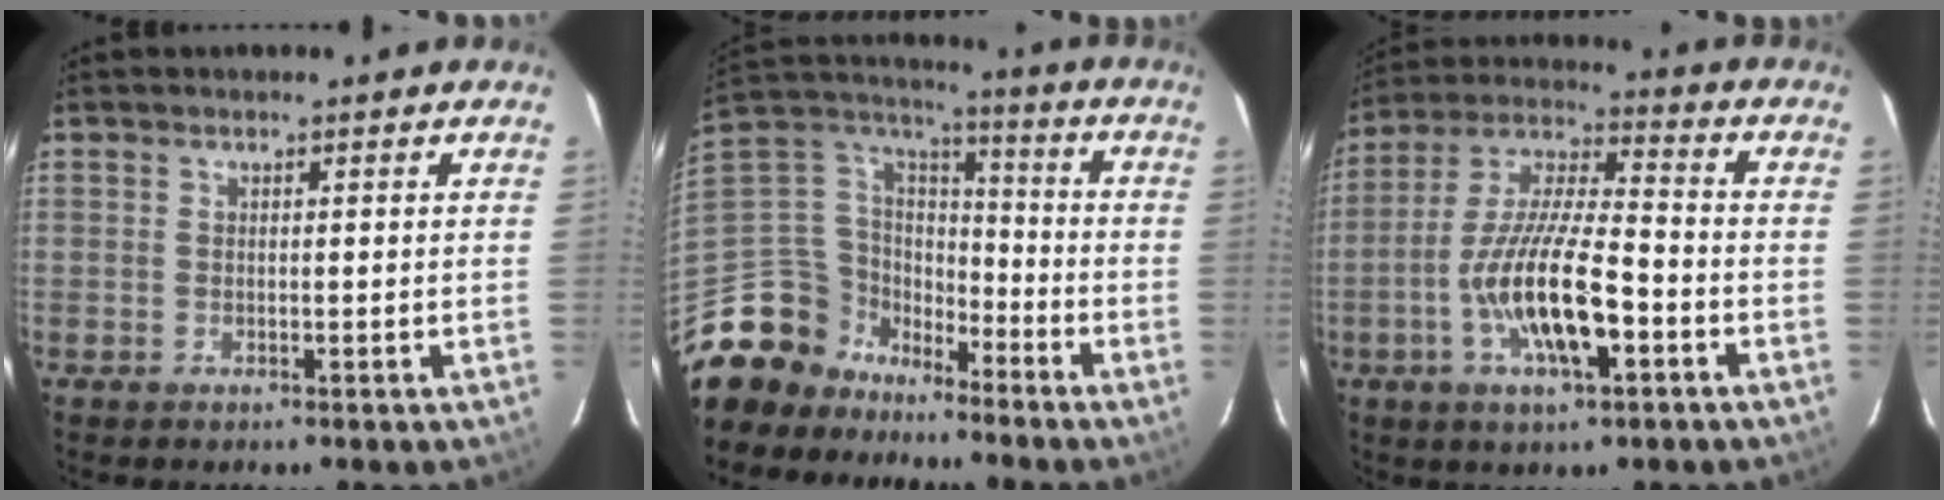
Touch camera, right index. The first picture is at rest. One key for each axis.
{"total": 14.9, "fx": -11.4, "fy": 9.1, "fz": 3.1, "tx": -0.101, "ty": 0.044, "tz": -0.208}
{"total": 15.3, "fx": -5.4, "fy": 4.2, "fz": 13.8, "tx": -0.277, "ty": -0.006, "tz": -0.100}